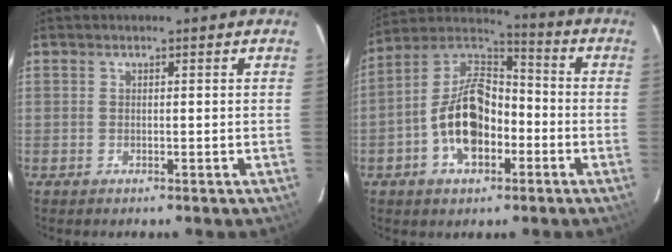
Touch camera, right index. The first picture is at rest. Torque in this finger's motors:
{"motor_torque": [2.14, 0.00, 0.70, 0.15]}